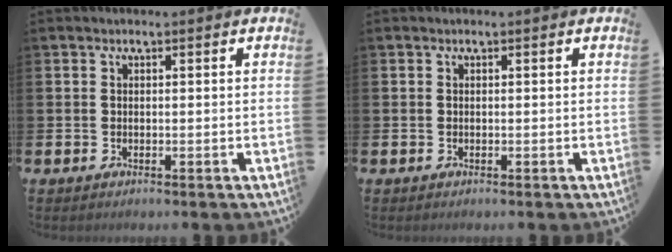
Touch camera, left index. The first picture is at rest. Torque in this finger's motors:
{"motor_torque": [0.00, 0.00, 0.00, 0.00]}